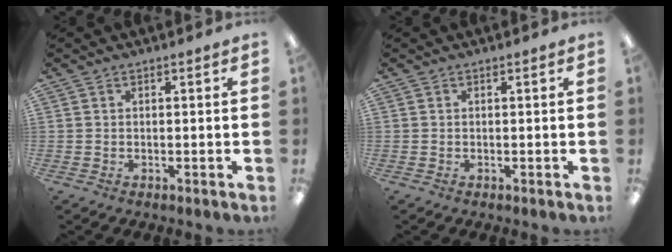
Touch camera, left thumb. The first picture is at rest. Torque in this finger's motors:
{"motor_torque": [0.02, -0.01, -0.09, 0.12, 0.00]}